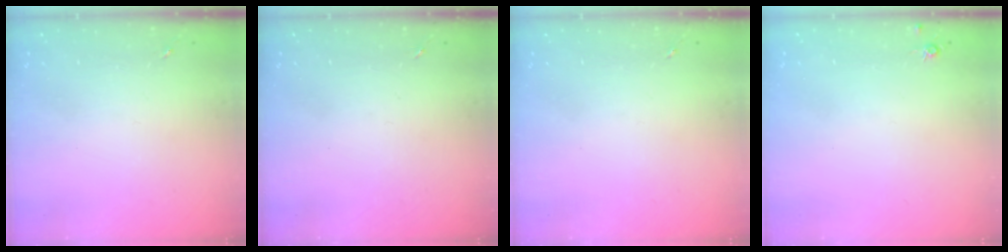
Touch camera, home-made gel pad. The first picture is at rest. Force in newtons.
{"total": 0.0}
{"total": 0.0}
{"total": 4.4, "press": 4.3, "slide": 0.5}